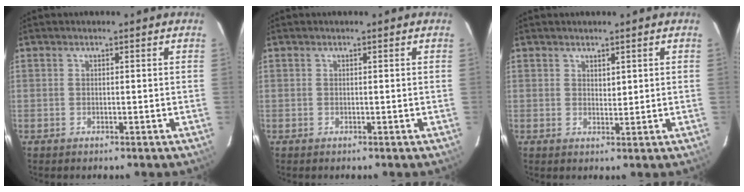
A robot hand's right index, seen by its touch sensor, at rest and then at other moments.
{"total": 0.0}
{"total": 1.3, "force": [0.7, 0.7, 0.9], "torque": [-0.013, -0.003, 0.015]}